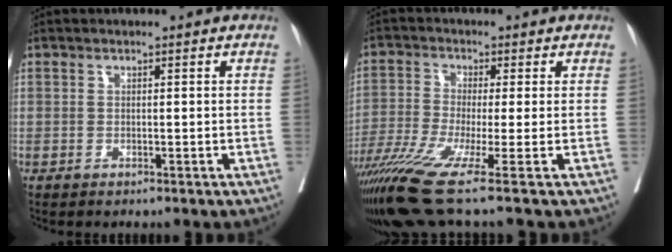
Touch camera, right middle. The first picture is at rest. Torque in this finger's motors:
{"motor_torque": [0.87, -1.27, 0.47, 0.21]}